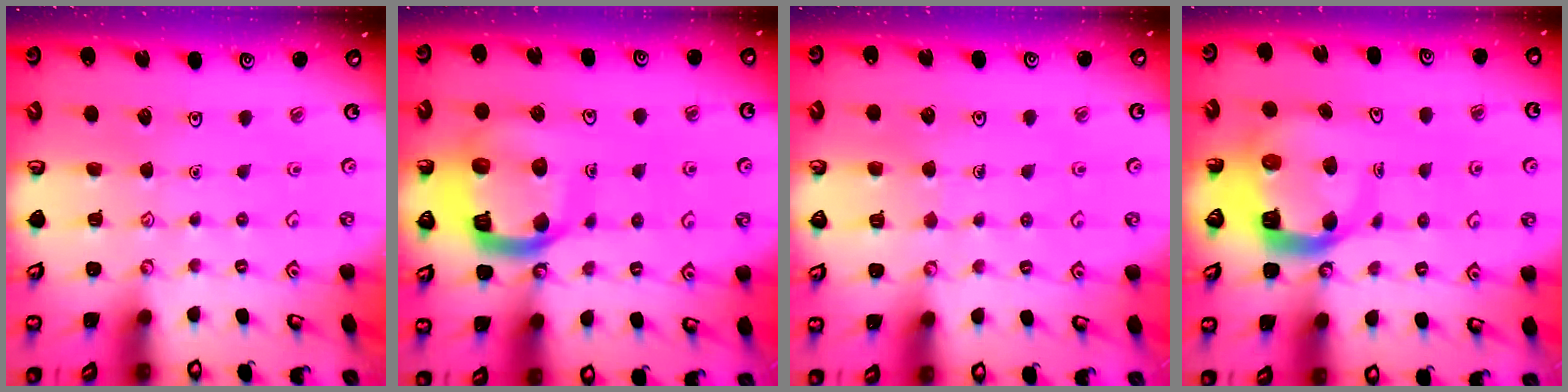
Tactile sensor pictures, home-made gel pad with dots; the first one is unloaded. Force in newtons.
{"total": 16.1, "press": 16.0, "slide": 1.8}
{"total": 4.8, "press": 4.8, "slide": 0.3}
{"total": 9.0, "press": 8.9, "slide": 1.1}